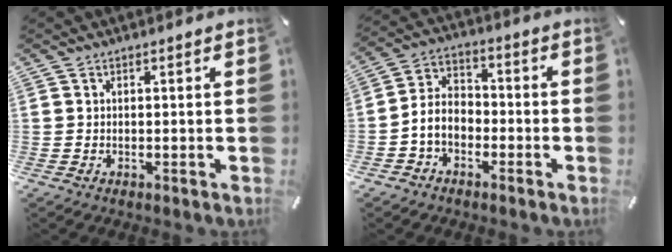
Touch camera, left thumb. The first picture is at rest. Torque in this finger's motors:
{"motor_torque": [-0.07, 1.05, 0.25, 0.00, 0.08]}